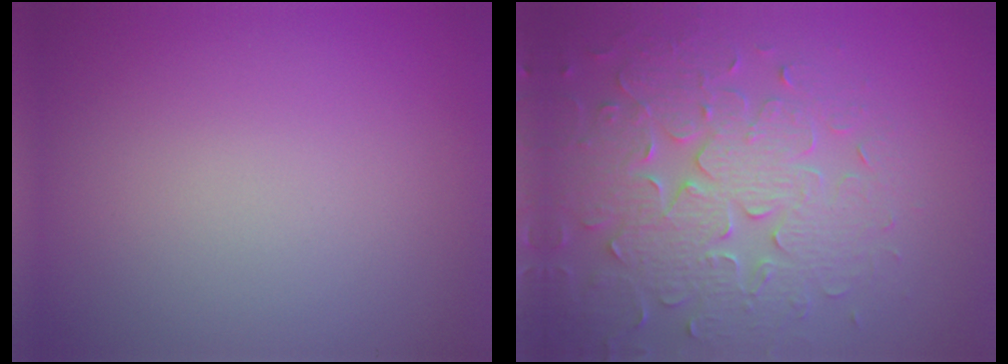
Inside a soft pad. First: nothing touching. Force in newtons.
{"total": 7.1, "press": 5.8, "slide": 4.1}